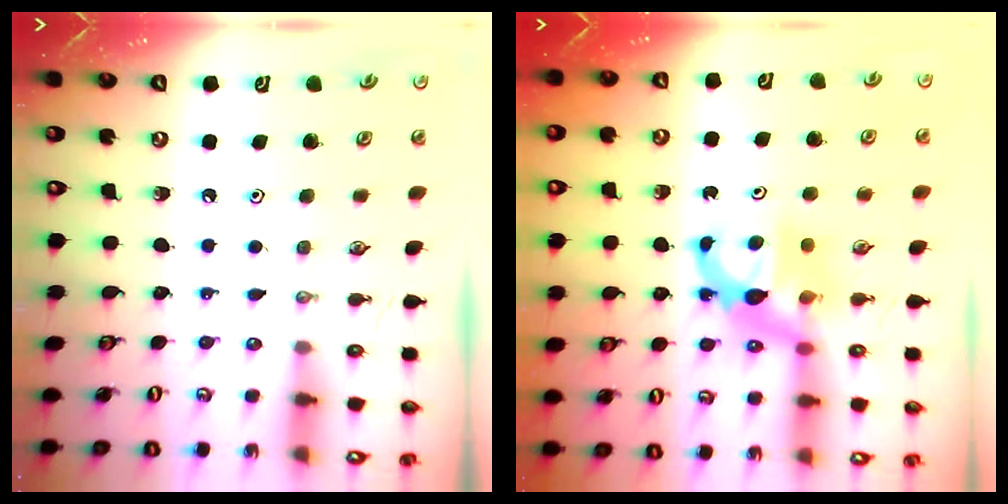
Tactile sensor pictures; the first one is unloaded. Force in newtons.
{"total": 6.8, "press": 6.8, "slide": 0.2}